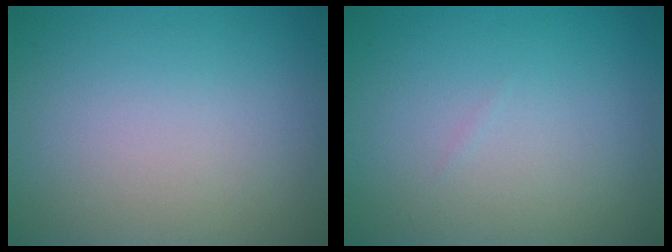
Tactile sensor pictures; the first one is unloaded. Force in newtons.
{"total": 0.0}